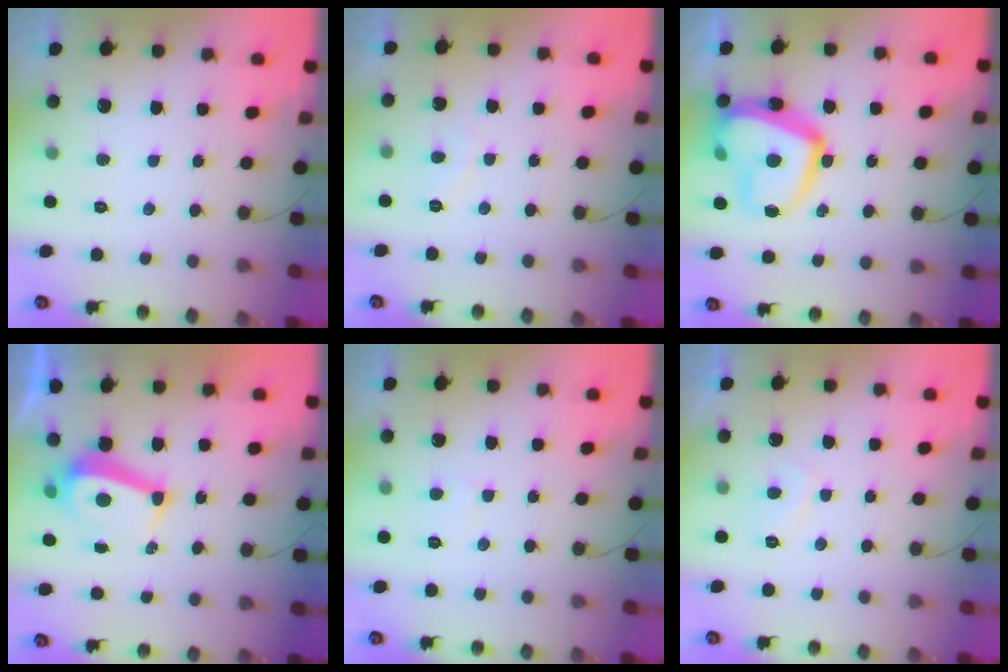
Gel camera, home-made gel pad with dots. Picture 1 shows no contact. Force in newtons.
{"total": 1.4, "press": 1.3, "slide": 0.5}
{"total": 20.4, "press": 20.3, "slide": 2.1}
{"total": 7.7, "press": 7.7, "slide": 0.2}
{"total": 2.6, "press": 2.6, "slide": 0.2}
{"total": 1.5, "press": 1.4, "slide": 0.6}